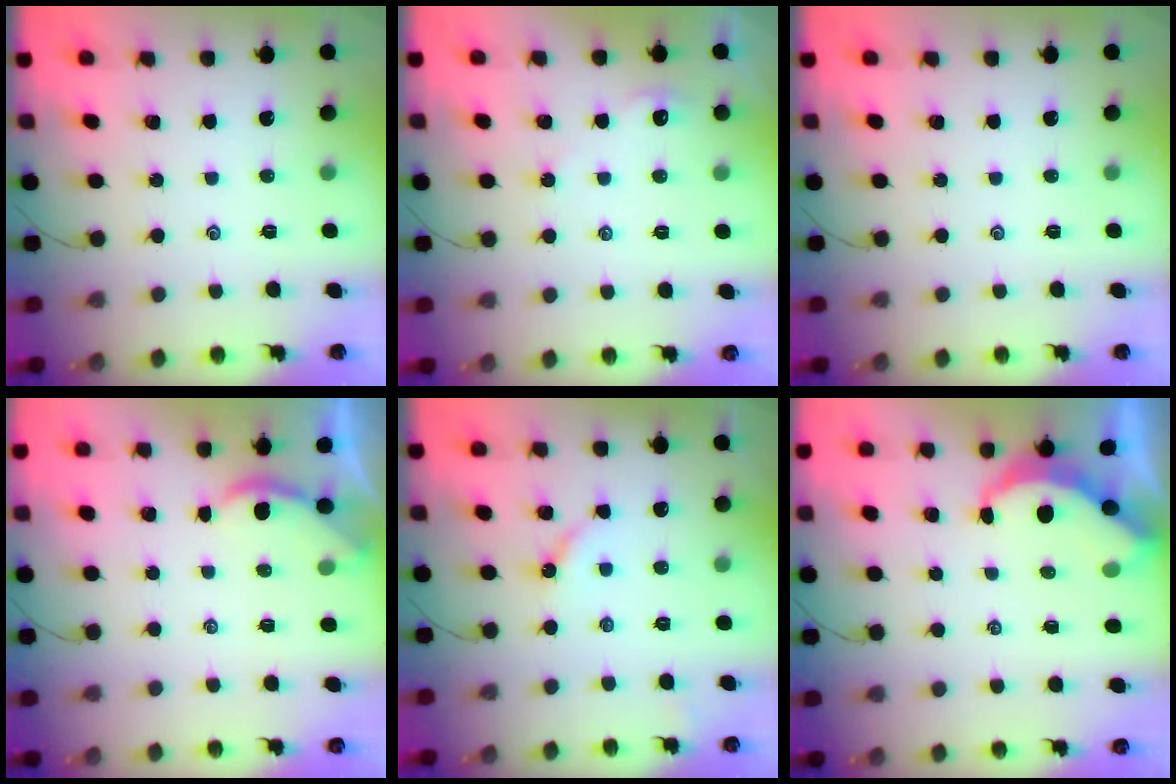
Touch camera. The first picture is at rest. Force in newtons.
{"total": 2.9, "press": 2.9, "slide": 0.4}
{"total": 0.0}
{"total": 1.5, "press": 1.5, "slide": 0.2}
{"total": 3.4, "press": 3.4, "slide": 0.3}
{"total": 4.8, "press": 4.7, "slide": 0.5}